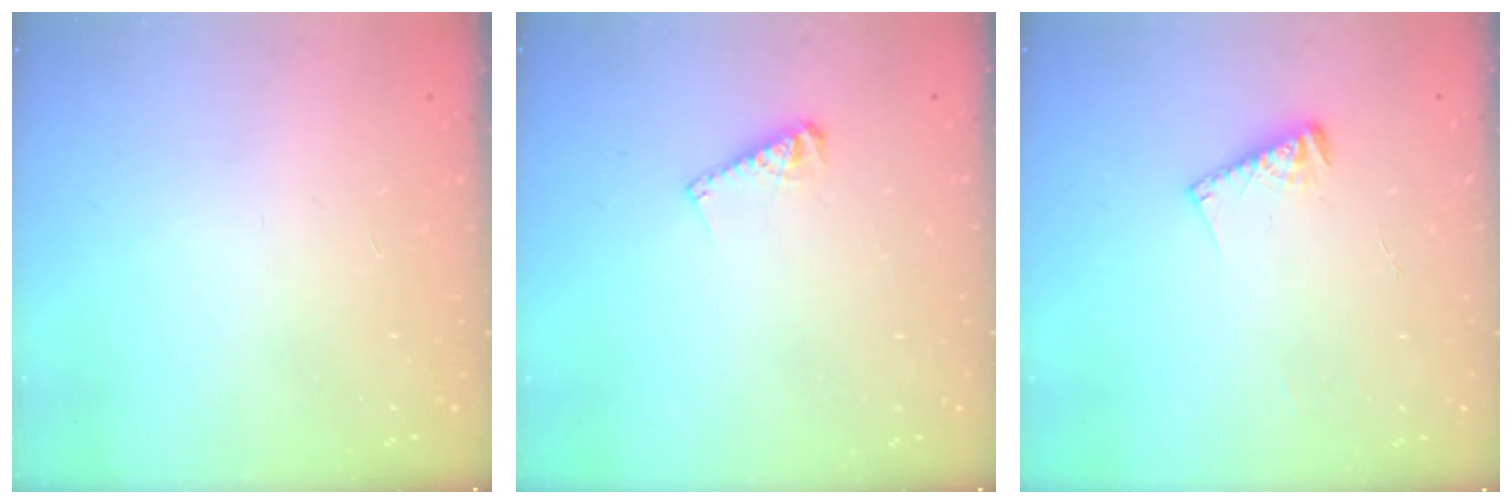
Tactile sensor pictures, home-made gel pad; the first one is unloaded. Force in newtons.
{"total": 5.7, "press": 5.7, "slide": 0.2}
{"total": 5.8, "press": 5.8, "slide": 0.3}